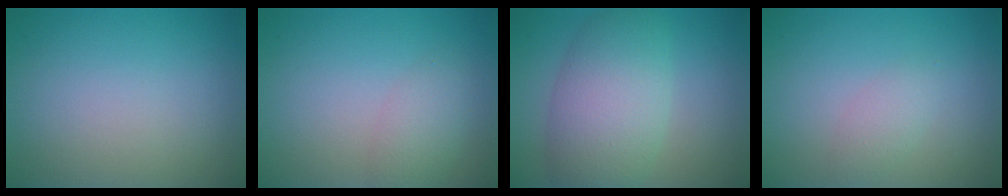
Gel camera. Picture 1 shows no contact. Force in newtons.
{"total": 2.1, "press": 2.1, "slide": 0.1}
{"total": 7.0, "press": 7.0, "slide": 0.2}
{"total": 1.5, "press": 1.5, "slide": 0.1}